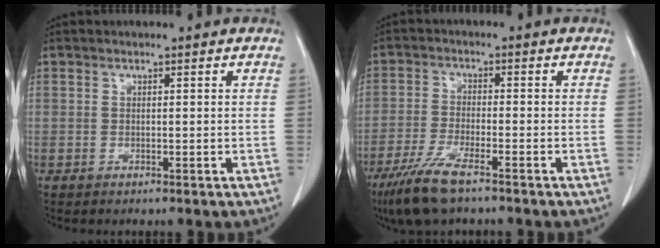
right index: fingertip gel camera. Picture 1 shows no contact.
{"total": 7.7, "force": [-5.4, 1.1, 5.4], "torque": [-0.113, -0.021, -0.097]}